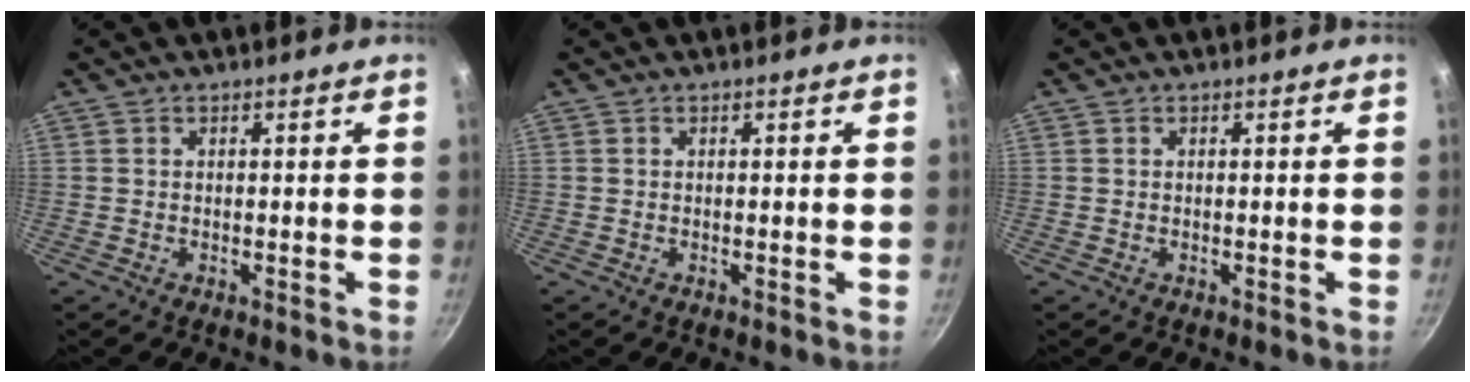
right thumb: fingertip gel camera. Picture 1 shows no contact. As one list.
[{"total": 0.0}, {"total": 0.0}]